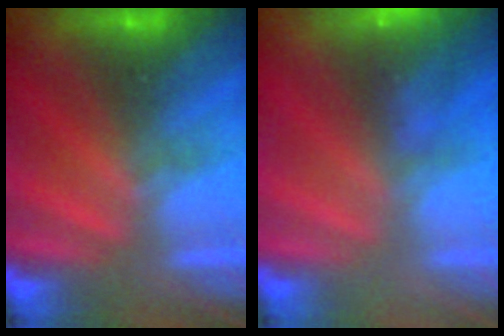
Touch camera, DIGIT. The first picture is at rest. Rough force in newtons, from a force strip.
{"total": 7.0}